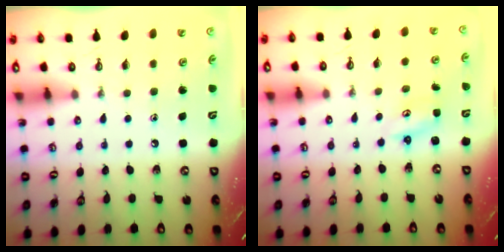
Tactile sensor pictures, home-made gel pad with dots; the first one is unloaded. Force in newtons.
{"total": 2.2, "press": 2.1, "slide": 0.4}